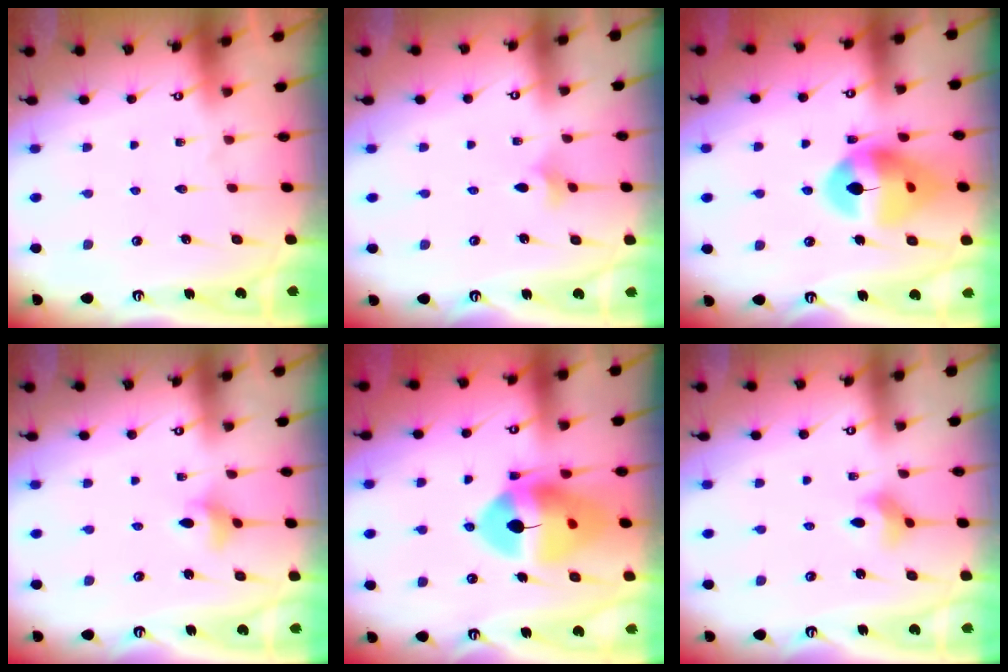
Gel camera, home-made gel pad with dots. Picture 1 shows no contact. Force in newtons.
{"total": 2.5, "press": 2.5, "slide": 0.6}
{"total": 14.9, "press": 14.7, "slide": 2.0}
{"total": 3.2, "press": 3.2, "slide": 0.4}
{"total": 15.4, "press": 15.2, "slide": 2.1}
{"total": 3.5, "press": 3.5, "slide": 0.5}